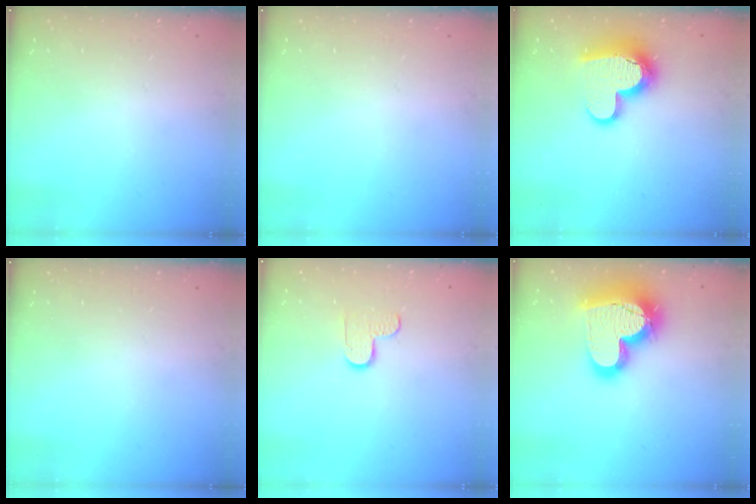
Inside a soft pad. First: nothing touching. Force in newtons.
{"total": 0.0}
{"total": 14.6, "press": 14.5, "slide": 1.2}
{"total": 0.0}
{"total": 5.6, "press": 5.5, "slide": 0.4}
{"total": 23.1, "press": 23.0, "slide": 1.8}